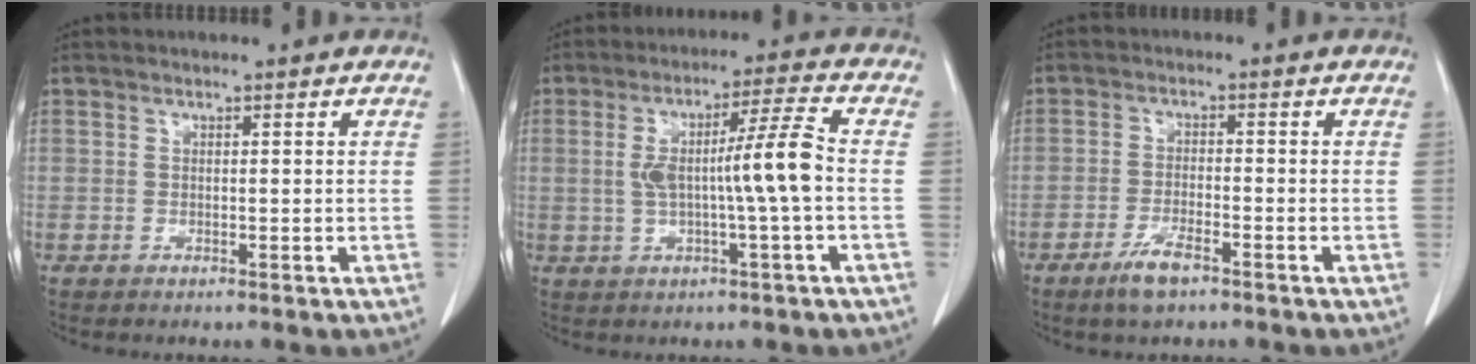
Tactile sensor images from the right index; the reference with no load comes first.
{"total": 8.8, "force": [-0.6, -0.7, 8.8], "torque": [-0.156, 0.014, -0.009]}
{"total": 4.5, "force": [-3.0, 0.9, 3.1], "torque": [-0.065, -0.003, -0.052]}